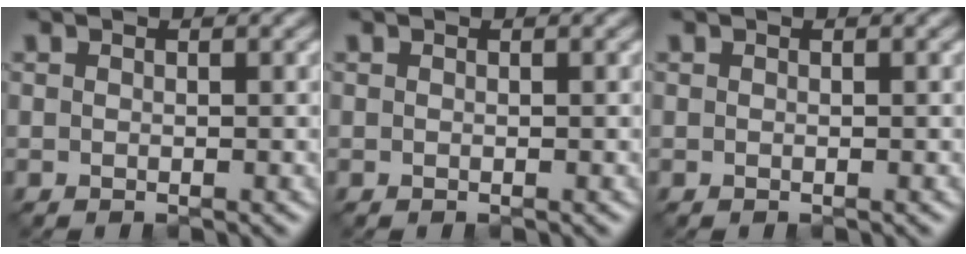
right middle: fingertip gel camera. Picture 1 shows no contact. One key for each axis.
{"total": 0.0}
{"total": 0.0}